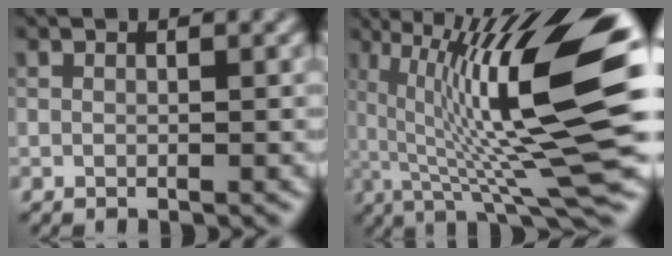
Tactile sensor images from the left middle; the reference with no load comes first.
{"total": 14.7, "force": [2.0, 2.7, 14.3], "torque": [-0.218, 0.016, 0.033]}